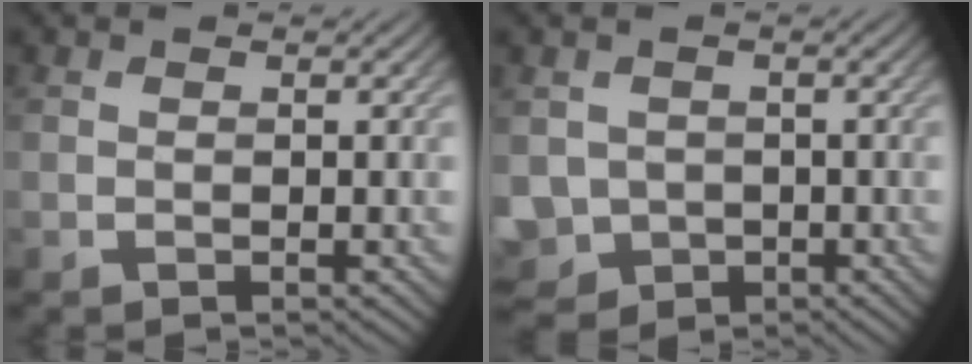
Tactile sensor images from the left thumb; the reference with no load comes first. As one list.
[{"total": 4.8, "force": [-1.1, 4.4, 1.6], "torque": [-0.053, -0.028, -0.023]}]